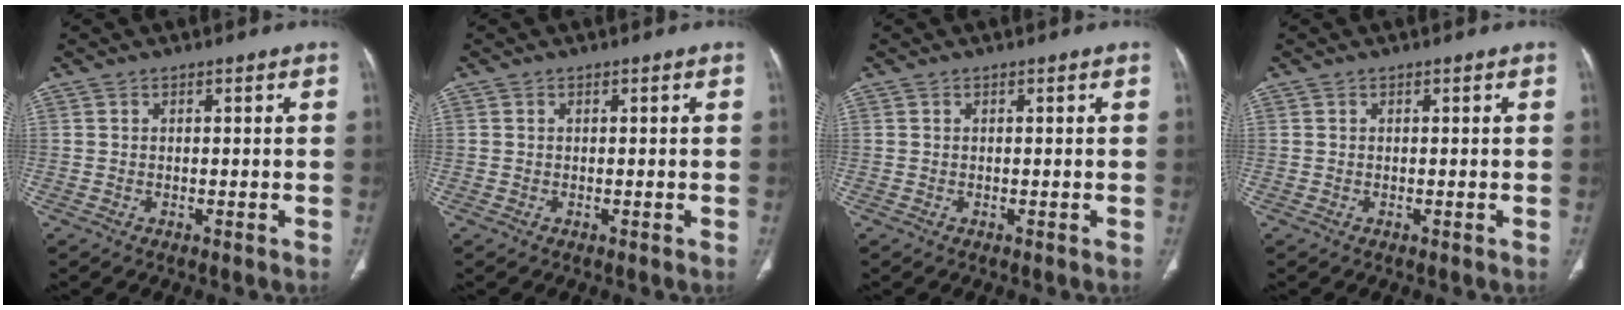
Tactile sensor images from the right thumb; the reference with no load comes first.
{"total": 0.0}
{"total": 0.0}
{"total": 0.0}